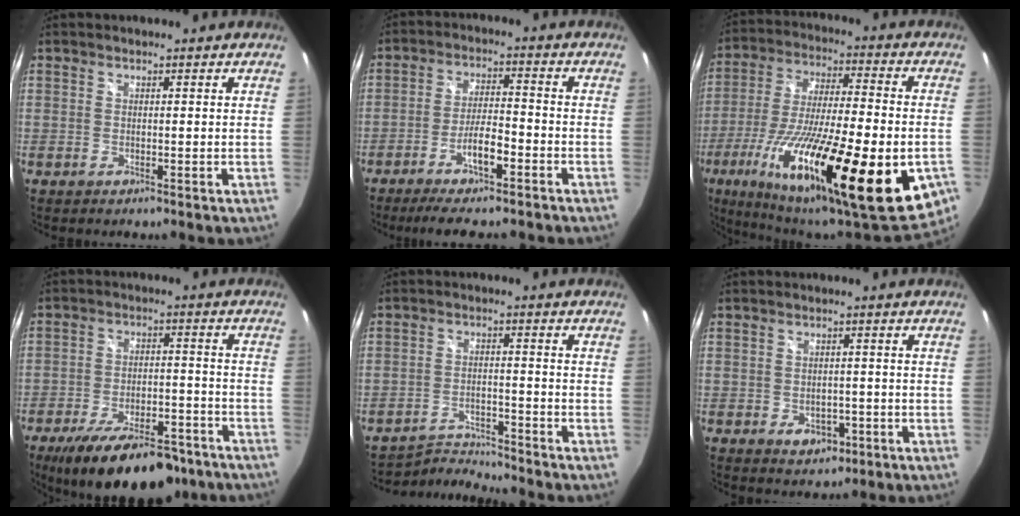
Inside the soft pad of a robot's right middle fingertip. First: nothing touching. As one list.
[{"total": 9.5, "force": [-7.0, 1.2, 6.3], "torque": [-0.135, -0.007, -0.117]}, {"total": 34.3, "force": [-15.7, 7.7, 29.5], "torque": [-0.482, -0.056, -0.254]}, {"total": 19.0, "force": [-13.8, 7.3, 10.8], "torque": [-0.191, -0.018, -0.193]}, {"total": 5.5, "force": [-5.4, -0.7, -0.5], "torque": [-0.009, 0.015, -0.099]}, {"total": 4.8, "force": [-2.0, 3.5, 2.6], "torque": [-0.046, 0.002, -0.018]}]